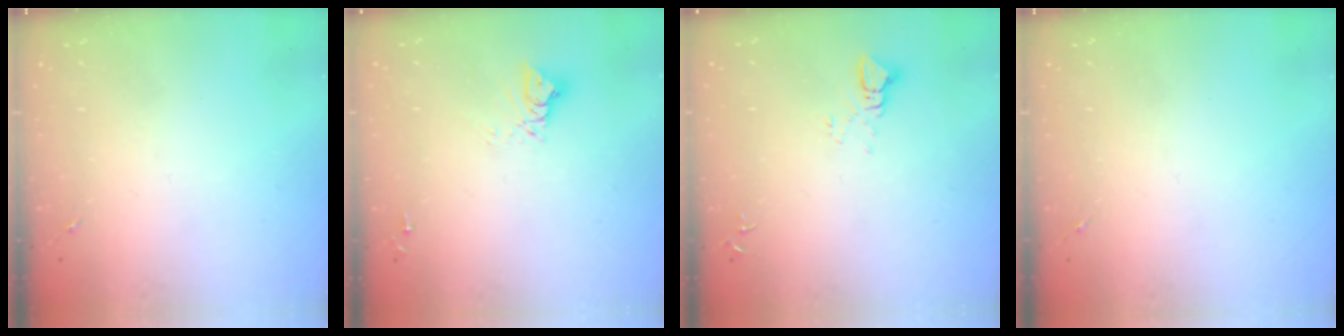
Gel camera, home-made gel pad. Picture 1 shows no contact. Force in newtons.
{"total": 7.3, "press": 7.3, "slide": 0.7}
{"total": 2.5, "press": 2.5, "slide": 0.1}
{"total": 0.0}